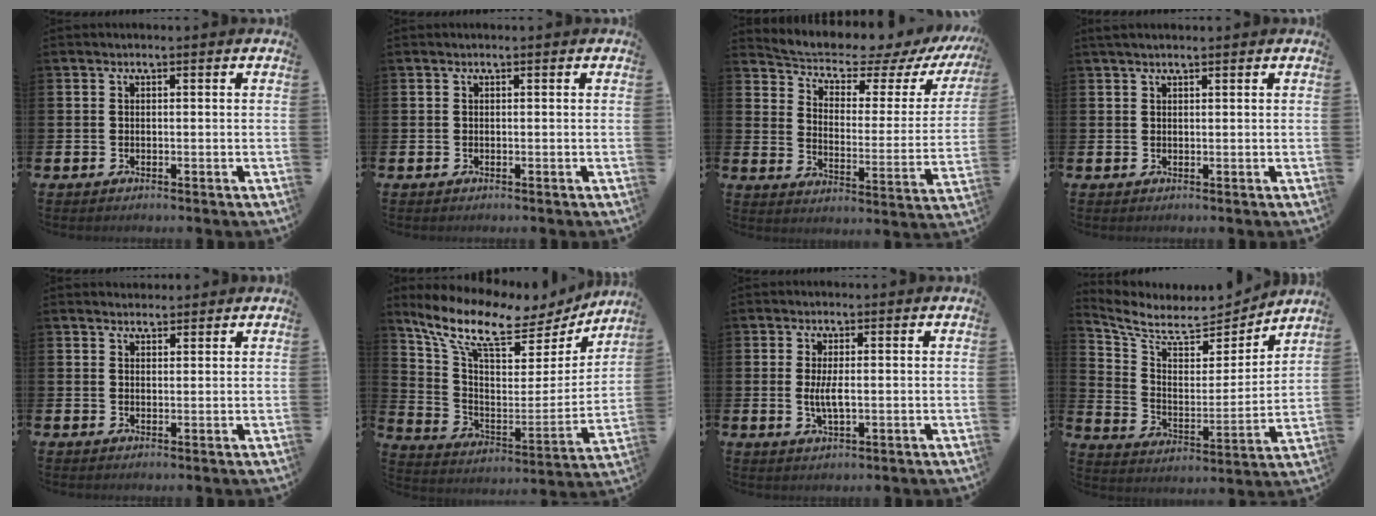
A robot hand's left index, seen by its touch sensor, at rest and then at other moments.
{"total": 0.0}
{"total": 5.8, "force": [5.2, 1.4, 2.1], "torque": [-0.058, -0.047, 0.081]}
{"total": 1.5, "force": [1.4, 0.2, 0.6], "torque": [-0.004, 0.000, 0.023]}
{"total": 2.4, "force": [2.3, 0.6, 0.0], "torque": [0.005, -0.007, 0.042]}
{"total": 10.8, "force": [8.8, 3.7, 5.1], "torque": [-0.124, -0.064, 0.147]}
{"total": 2.9, "force": [0.4, 0.8, 2.7], "torque": [-0.044, -0.002, 0.004]}
{"total": 7.4, "force": [6.9, 2.3, 1.6], "torque": [-0.070, -0.059, 0.117]}